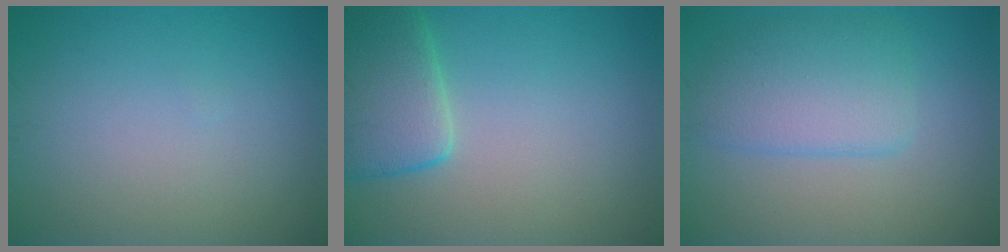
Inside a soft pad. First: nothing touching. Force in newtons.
{"total": 5.2, "press": 5.2, "slide": 0.4}
{"total": 4.4, "press": 4.4, "slide": 0.2}